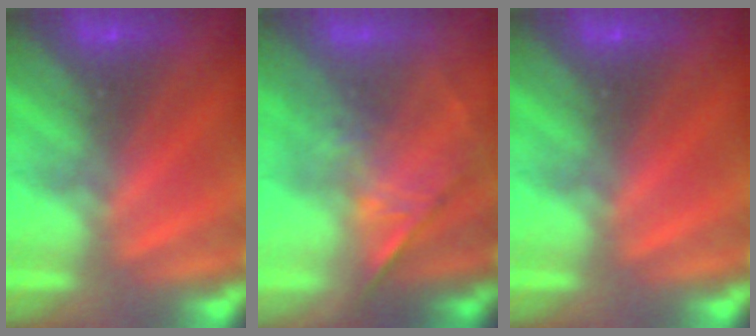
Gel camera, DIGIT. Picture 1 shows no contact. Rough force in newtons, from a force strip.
{"total": 1.1}
{"total": 0.0}